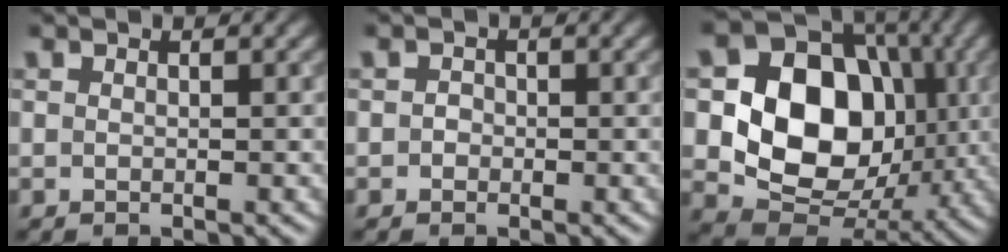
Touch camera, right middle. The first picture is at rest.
{"total": 0.7, "force": [-0.2, 0.7, 0.2], "torque": [-0.001, -0.003, -0.005]}
{"total": 12.5, "force": [0.4, 9.8, 7.7], "torque": [-0.127, -0.005, -0.003]}